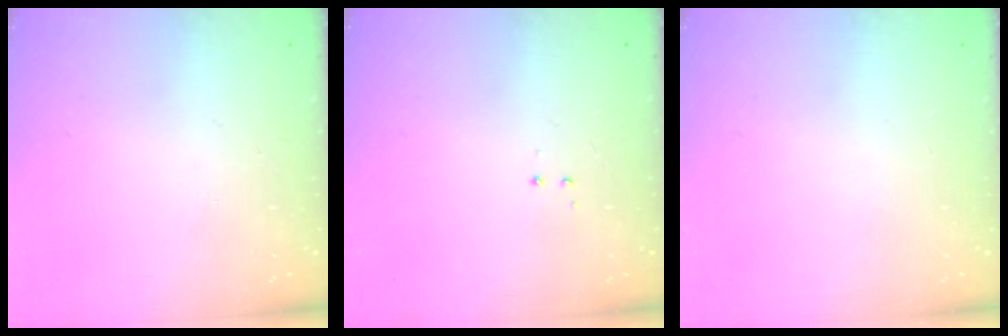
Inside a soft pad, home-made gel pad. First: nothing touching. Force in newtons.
{"total": 3.5, "press": 3.5, "slide": 0.5}
{"total": 0.0}